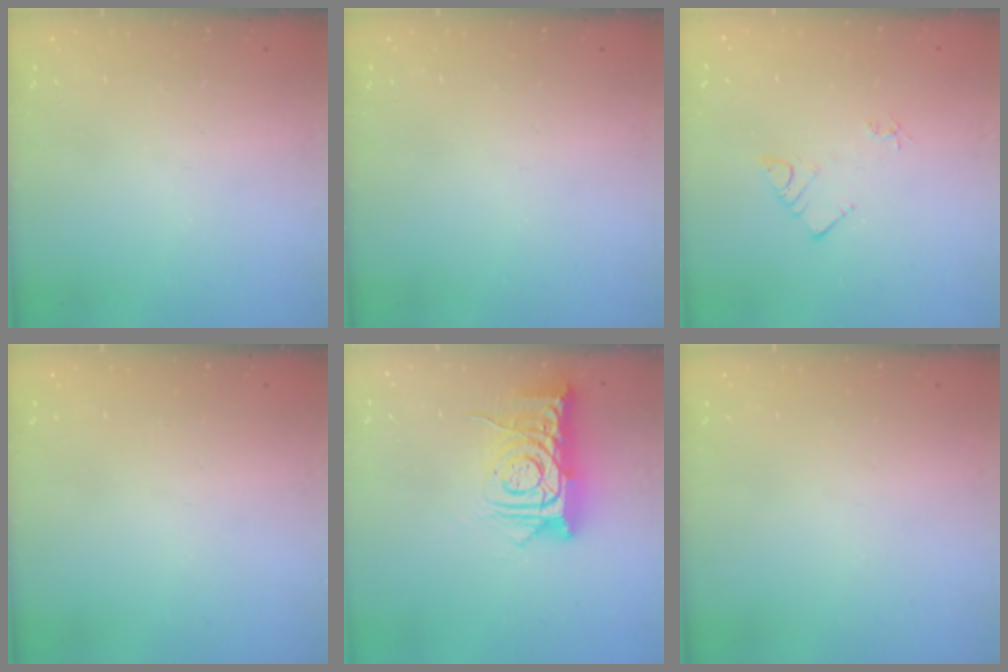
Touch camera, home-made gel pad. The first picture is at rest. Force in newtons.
{"total": 0.0}
{"total": 6.1, "press": 6.0, "slide": 0.4}
{"total": 0.0}
{"total": 13.2, "press": 13.1, "slide": 1.3}
{"total": 0.0}